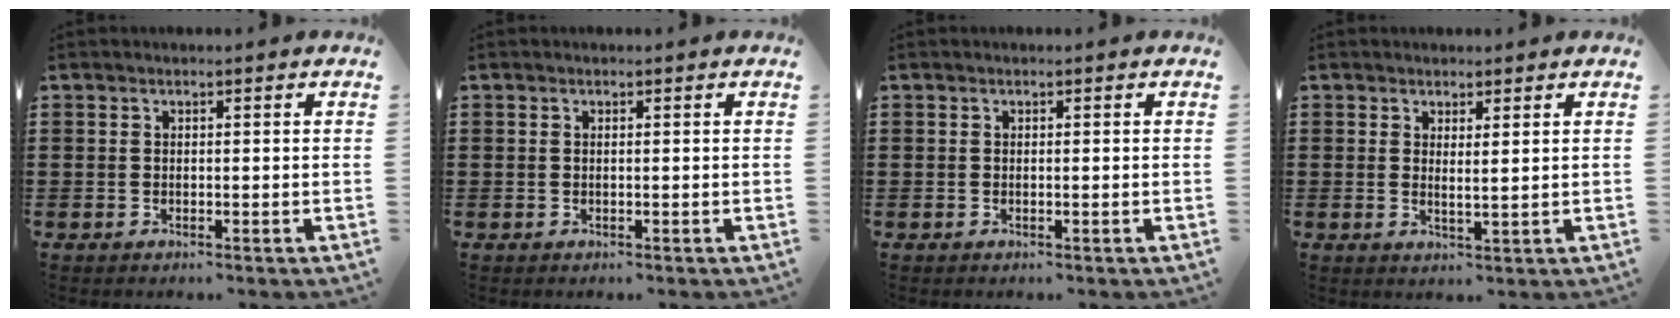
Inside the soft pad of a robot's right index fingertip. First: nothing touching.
{"total": 0.0}
{"total": 0.0}
{"total": 1.5, "force": [1.2, -0.1, 0.9], "torque": [-0.020, 0.001, 0.022]}